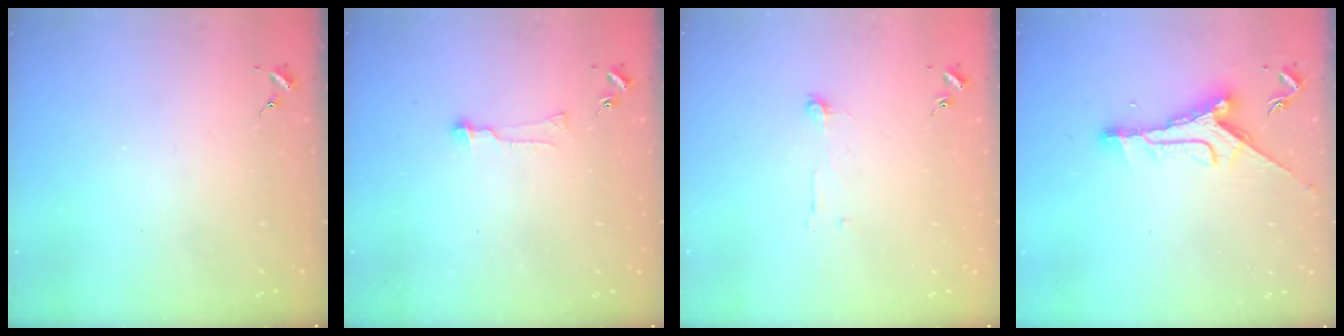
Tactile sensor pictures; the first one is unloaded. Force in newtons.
{"total": 5.9, "press": 5.9, "slide": 0.5}
{"total": 4.7, "press": 4.7, "slide": 0.4}
{"total": 9.8, "press": 9.8, "slide": 0.1}